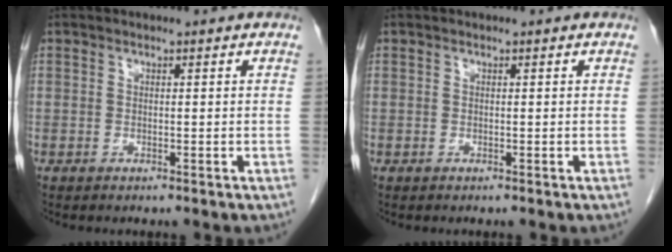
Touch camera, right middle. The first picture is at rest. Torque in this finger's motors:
{"motor_torque": [0.02, 0.10, 0.00, 0.00]}